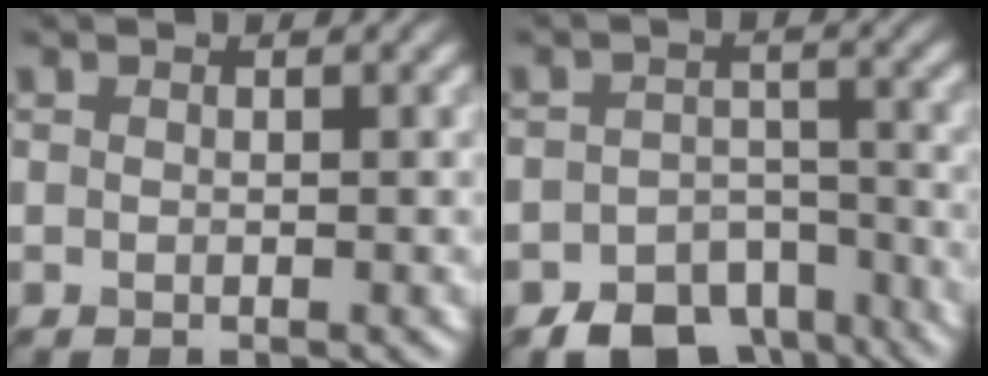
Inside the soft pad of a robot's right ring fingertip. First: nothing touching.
{"total": 7.4, "force": [-5.3, 4.3, 2.8], "torque": [-0.032, -0.014, -0.080]}